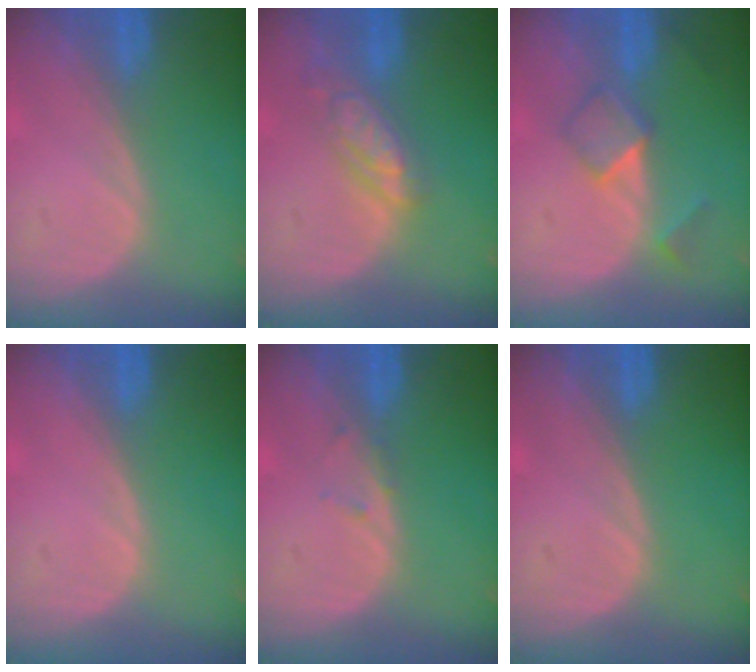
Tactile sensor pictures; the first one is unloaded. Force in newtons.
{"total": 5.6, "press": 5.1, "slide": 2.4}
{"total": 5.1, "press": 4.4, "slide": 2.5}
{"total": 0.0}
{"total": 0.8, "press": 0.8, "slide": 0.2}
{"total": 0.0}